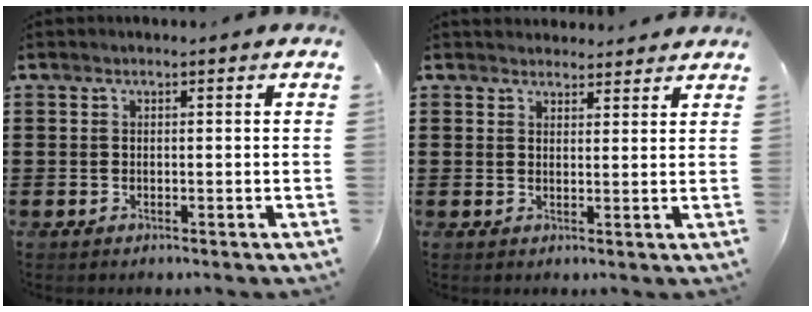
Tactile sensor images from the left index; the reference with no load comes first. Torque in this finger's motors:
{"motor_torque": [-0.88, -1.26, -0.18, -0.08]}